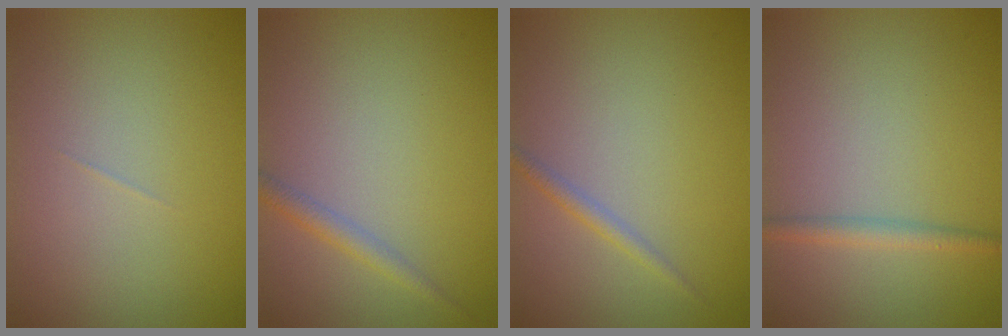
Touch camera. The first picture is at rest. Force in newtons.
{"total": 1.5, "press": 1.5, "slide": 0.0}
{"total": 1.2, "press": 1.2, "slide": 0.0}
{"total": 1.7, "press": 1.7, "slide": 0.0}